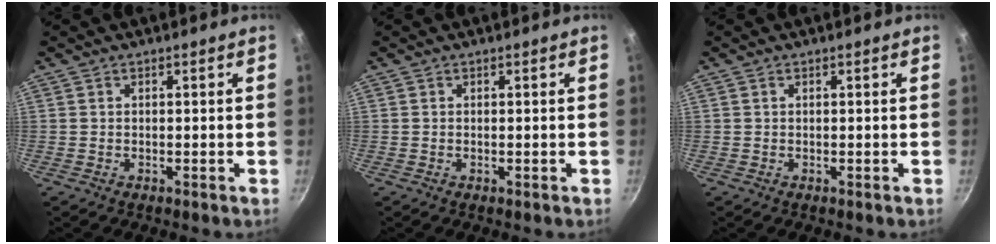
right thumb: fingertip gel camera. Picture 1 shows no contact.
{"total": 0.0}
{"total": 0.0}